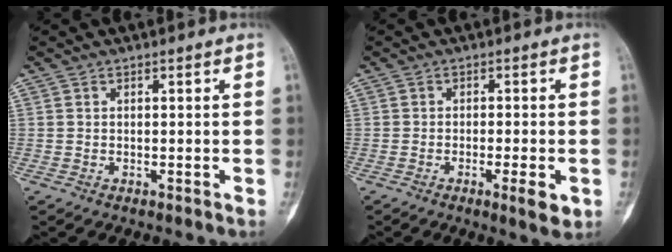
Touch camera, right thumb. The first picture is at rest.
{"total": 4.5, "force": [-1.7, 1.1, 4.0], "torque": [-0.061, -0.004, -0.024]}